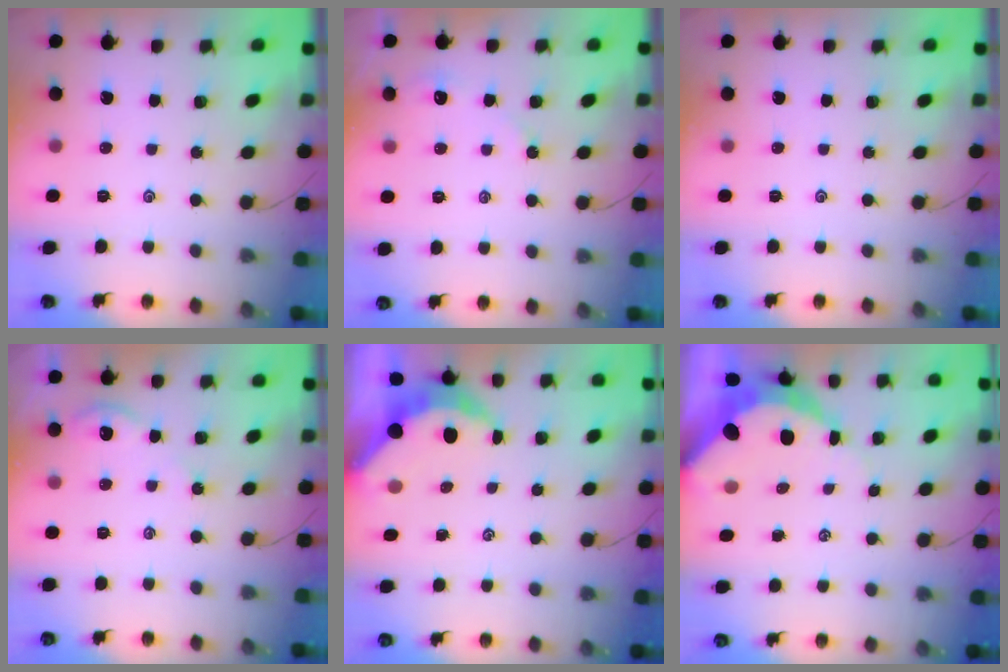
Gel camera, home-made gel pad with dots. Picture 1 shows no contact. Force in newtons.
{"total": 2.9, "press": 2.9, "slide": 0.5}
{"total": 0.0}
{"total": 2.9, "press": 2.9, "slide": 0.3}
{"total": 5.8, "press": 5.7, "slide": 0.8}
{"total": 9.7, "press": 9.6, "slide": 1.1}